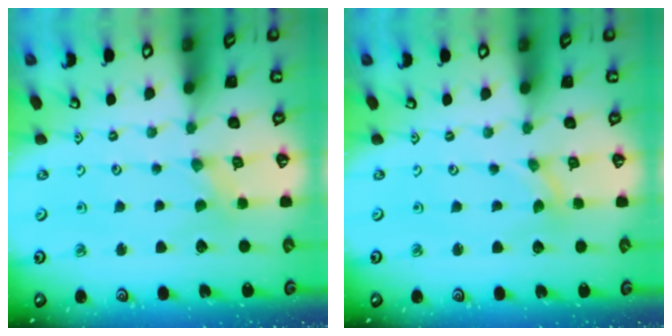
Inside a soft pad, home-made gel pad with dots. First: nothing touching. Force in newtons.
{"total": 0.0}